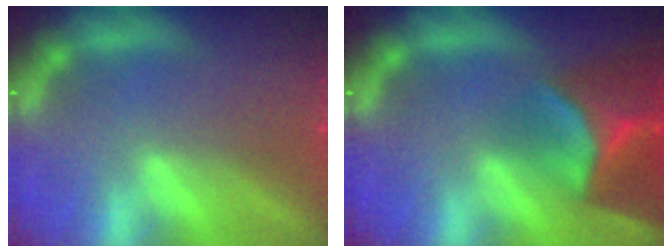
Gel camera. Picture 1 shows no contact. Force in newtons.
{"total": 9.9}